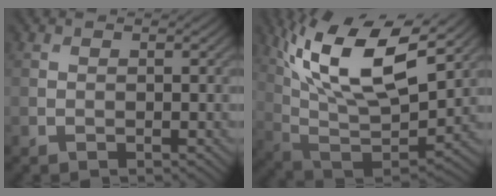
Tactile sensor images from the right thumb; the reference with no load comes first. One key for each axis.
{"total": 17.2, "fx": 8.4, "fy": 6.5, "fz": 13.5, "tx": -0.284, "ty": 0.007, "tz": 0.156}